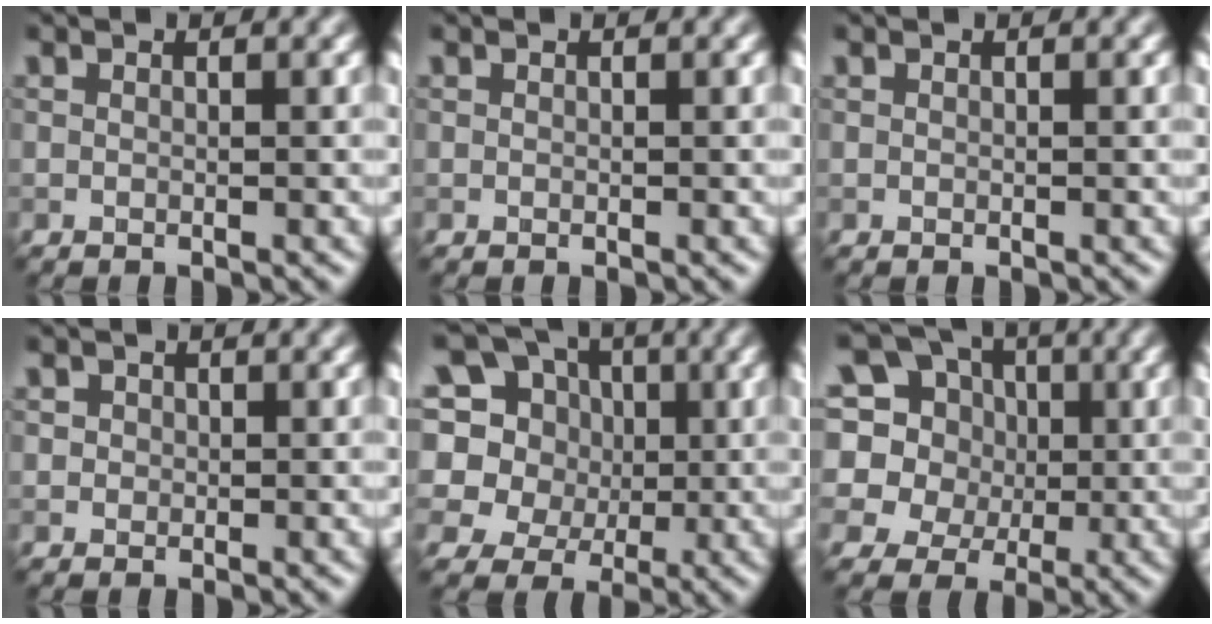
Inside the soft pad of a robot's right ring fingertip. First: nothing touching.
{"total": 0.0}
{"total": 0.0}
{"total": 0.9, "force": [0.2, 0.8, 0.2], "torque": [0.003, -0.003, 0.000]}
{"total": 14.1, "force": [5.5, 11.6, 5.8], "torque": [-0.174, 0.049, 0.081]}
{"total": 15.4, "force": [5.8, 13.0, 5.9], "torque": [-0.182, 0.057, 0.087]}